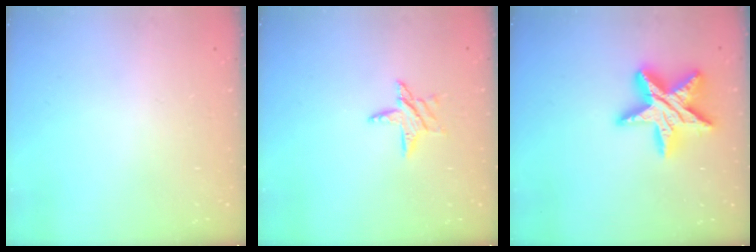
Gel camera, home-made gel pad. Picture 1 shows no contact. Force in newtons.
{"total": 7.4, "press": 7.4, "slide": 0.5}
{"total": 18.6, "press": 18.5, "slide": 1.3}